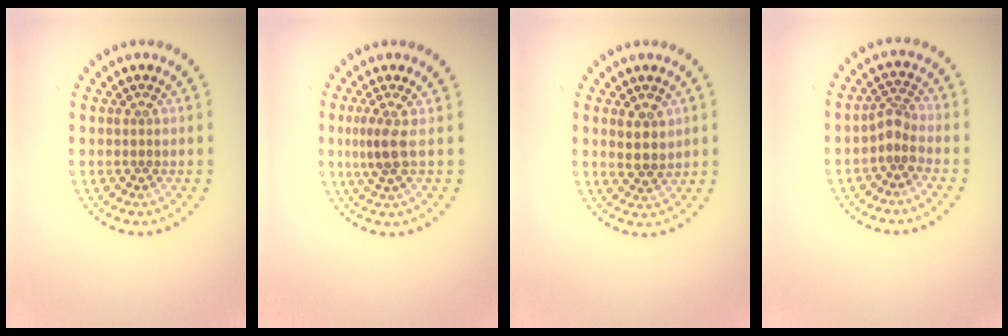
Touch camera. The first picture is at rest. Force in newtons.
{"total": 2.2, "press": 1.6, "slide": 1.6}
{"total": 2.5, "press": 2.2, "slide": 1.0}
{"total": 1.9, "press": 1.4, "slide": 1.3}